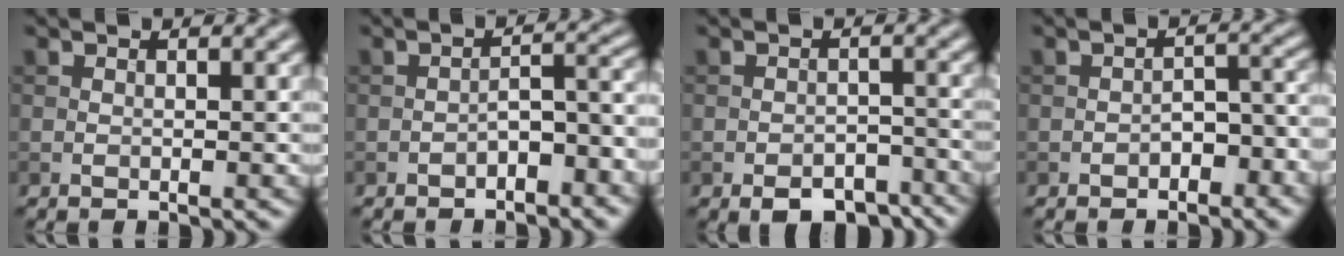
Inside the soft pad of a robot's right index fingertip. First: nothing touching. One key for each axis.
{"total": 3.3, "fx": -1.9, "fy": 1.2, "fz": 2.5, "tx": -0.037, "ty": 0.013, "tz": -0.034}
{"total": 4.7, "fx": -3.4, "fy": 2.3, "fz": 2.3, "tx": -0.029, "ty": -0.006, "tz": -0.048}
{"total": 2.9, "fx": -1.6, "fy": 1.5, "fz": 1.9, "tx": -0.029, "ty": 0.007, "tz": -0.026}